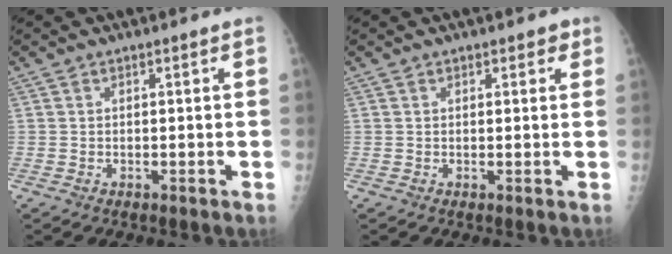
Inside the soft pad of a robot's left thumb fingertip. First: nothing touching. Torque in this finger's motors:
{"motor_torque": [-0.16, 0.01, -0.20, -0.22, -0.03]}